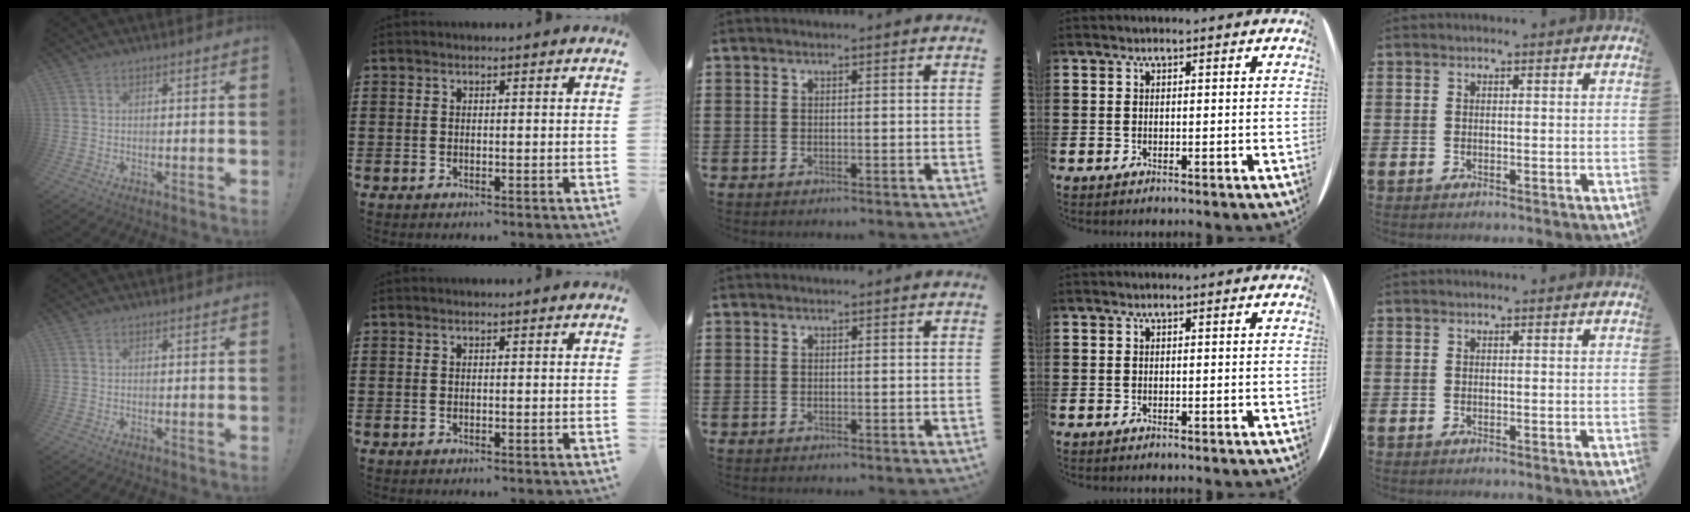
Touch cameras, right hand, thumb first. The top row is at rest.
{}